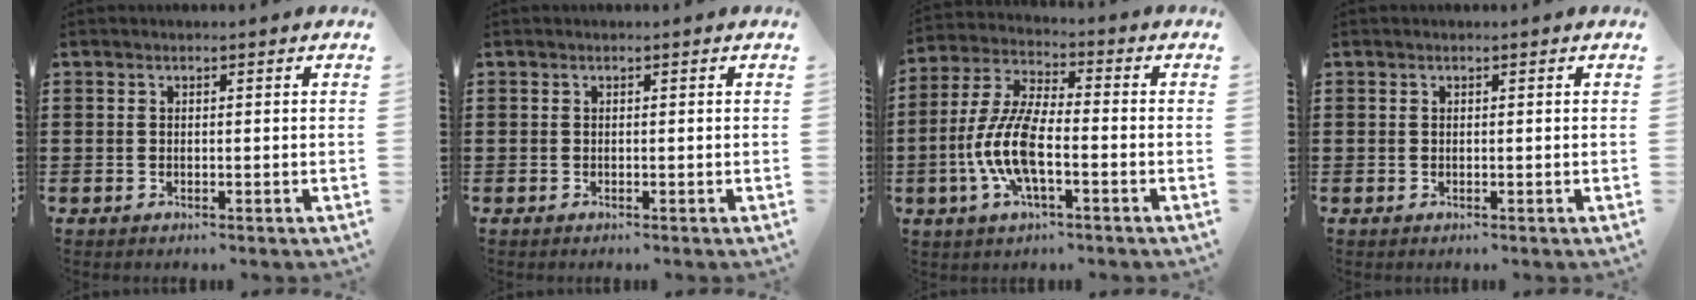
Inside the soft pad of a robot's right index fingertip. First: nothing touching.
{"total": 0.0}
{"total": 9.3, "force": [-2.7, 3.3, 8.3], "torque": [-0.203, -0.013, -0.059]}
{"total": 0.0}